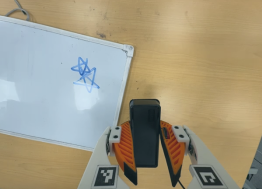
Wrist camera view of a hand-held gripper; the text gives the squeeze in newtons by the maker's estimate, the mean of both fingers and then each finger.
{"total": 9.0, "left": 7.4, "right": 10.6}